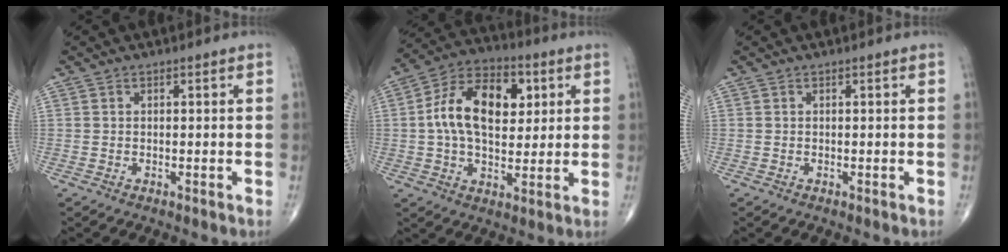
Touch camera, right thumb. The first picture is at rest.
{"total": 16.4, "force": [3.1, 10.0, 12.6], "torque": [-0.191, 0.011, 0.046]}
{"total": 0.0}